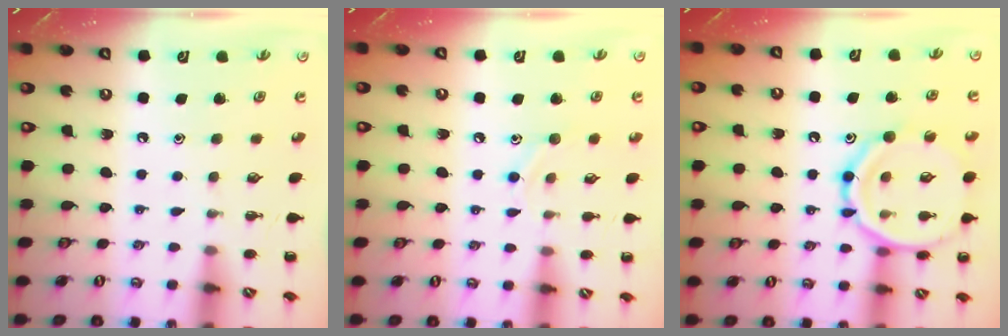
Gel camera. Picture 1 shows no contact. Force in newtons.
{"total": 6.8, "press": 6.6, "slide": 1.3}
{"total": 16.9, "press": 16.8, "slide": 1.9}